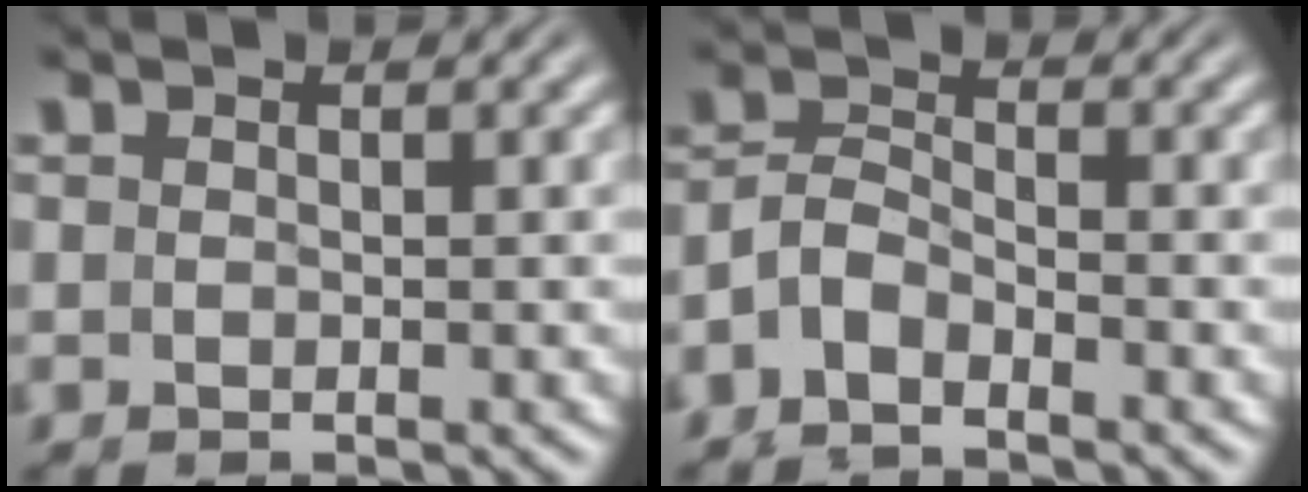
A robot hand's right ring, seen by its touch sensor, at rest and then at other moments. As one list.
[{"total": 6.4, "force": [-2.4, 5.5, 2.3], "torque": [-0.069, -0.019, -0.048]}]